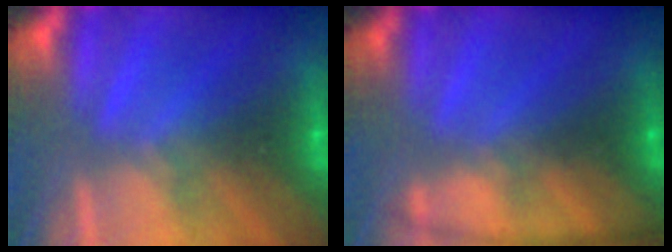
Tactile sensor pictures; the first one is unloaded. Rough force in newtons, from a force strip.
{"total": 11.6}